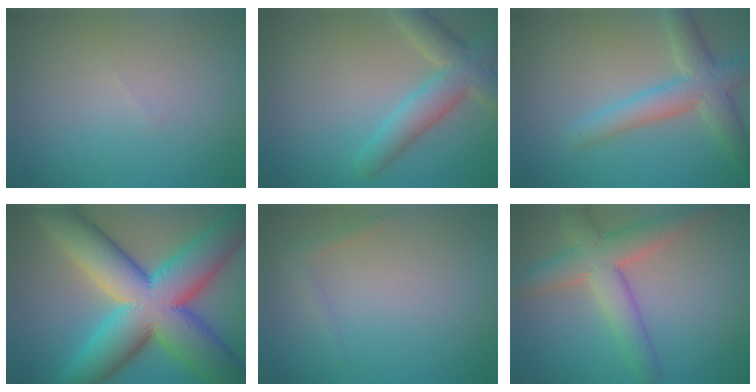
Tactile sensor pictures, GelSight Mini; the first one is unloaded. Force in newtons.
{"total": 4.9, "press": 4.9, "slide": 0.4}
{"total": 4.8, "press": 4.8, "slide": 0.2}
{"total": 16.4, "press": 16.4, "slide": 0.5}
{"total": 0.7, "press": 0.7, "slide": 0.1}
{"total": 5.7, "press": 5.7, "slide": 0.4}